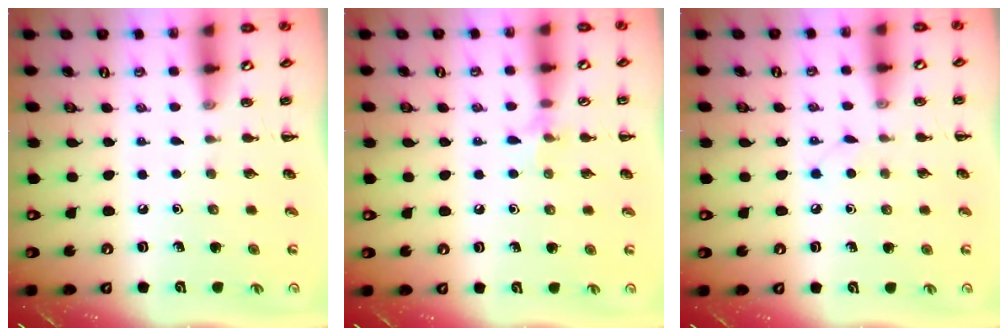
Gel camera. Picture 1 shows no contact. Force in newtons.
{"total": 5.7, "press": 5.4, "slide": 1.8}
{"total": 2.7, "press": 2.6, "slide": 0.9}